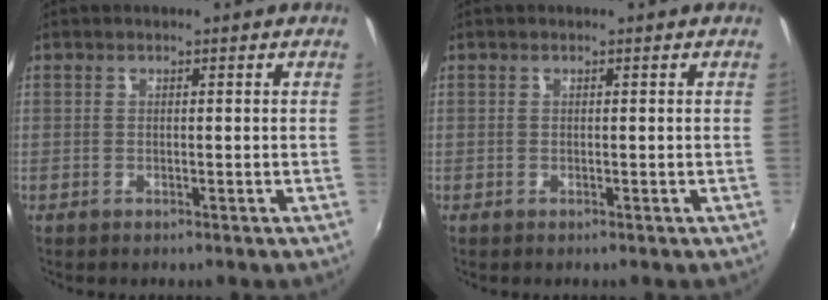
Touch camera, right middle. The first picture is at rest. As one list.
[{"total": 0.0}]